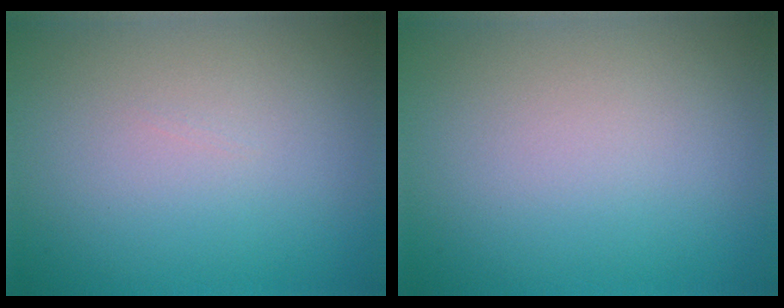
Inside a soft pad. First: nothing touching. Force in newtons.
{"total": 0.0}